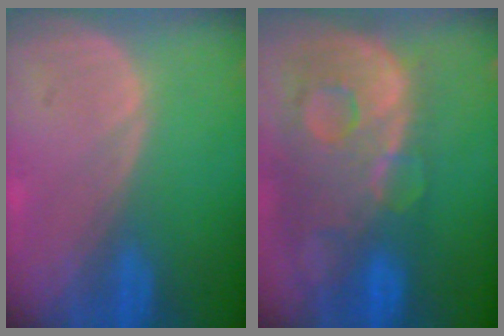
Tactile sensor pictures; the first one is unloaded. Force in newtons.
{"total": 13.7, "press": 11.2, "slide": 8.0}